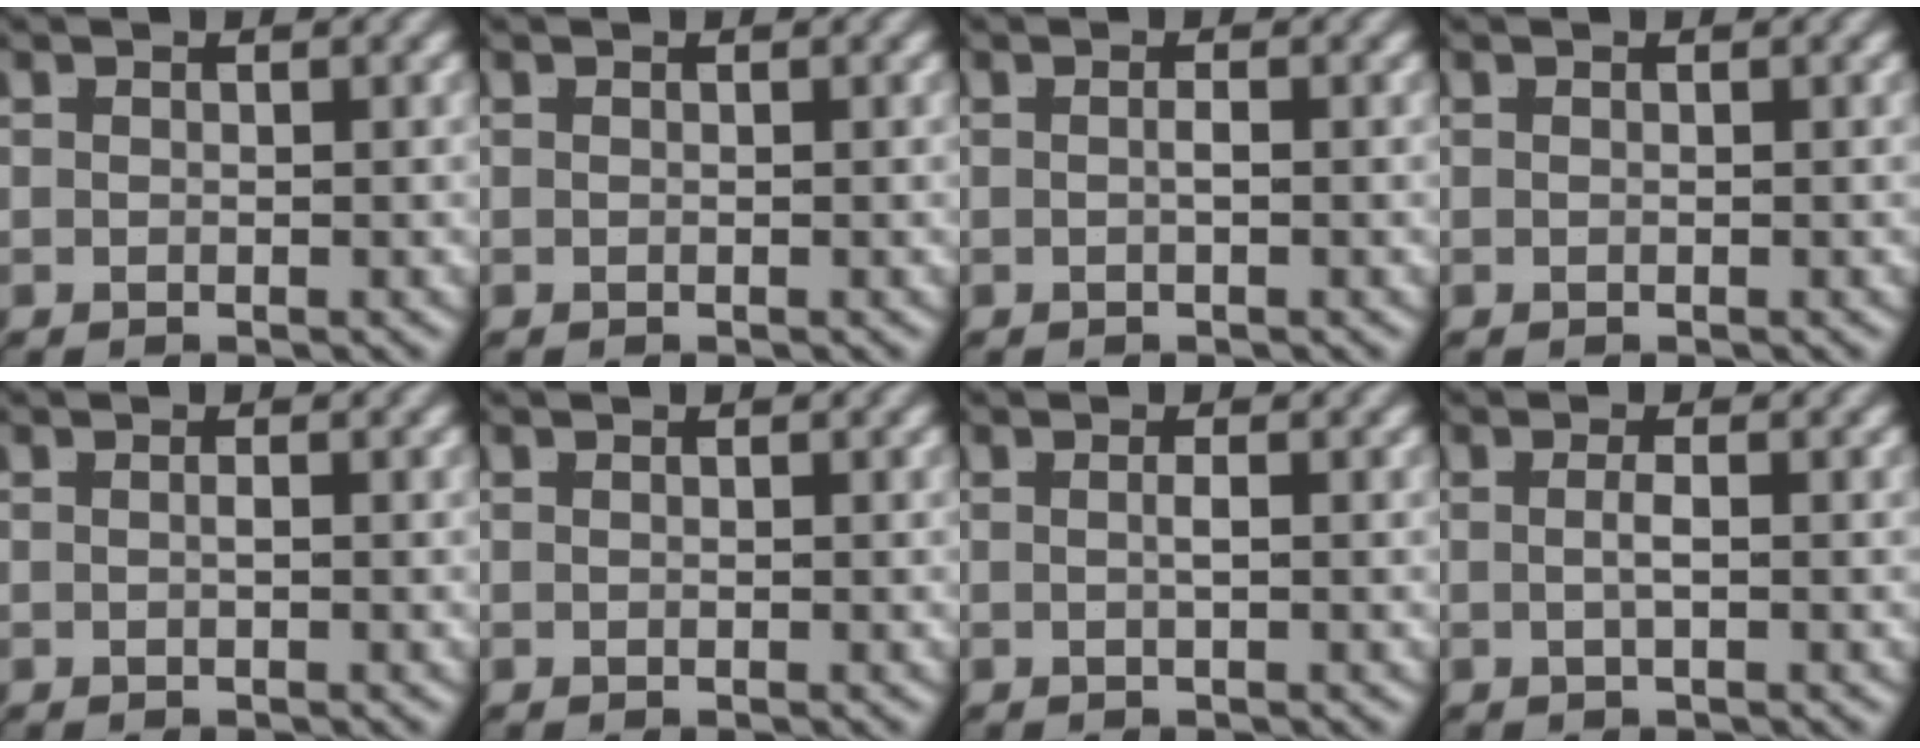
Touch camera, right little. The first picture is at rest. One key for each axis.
{"total": 0.0}
{"total": 0.8, "fx": -0.5, "fy": -0.2, "fz": 0.6, "tx": -0.012, "ty": -0.003, "tz": -0.006}
{"total": 0.0}
{"total": 0.5, "fx": -0.4, "fy": -0.2, "fz": 0.3, "tx": -0.008, "ty": -0.004, "tz": -0.003}
{"total": 0.0}
{"total": 1.0, "fx": -0.5, "fy": -0.5, "fz": 0.6, "tx": -0.013, "ty": -0.004, "tz": -0.006}
{"total": 1.3, "fx": -0.6, "fy": -0.6, "fz": 1.0, "tx": -0.022, "ty": -0.004, "tz": -0.008}